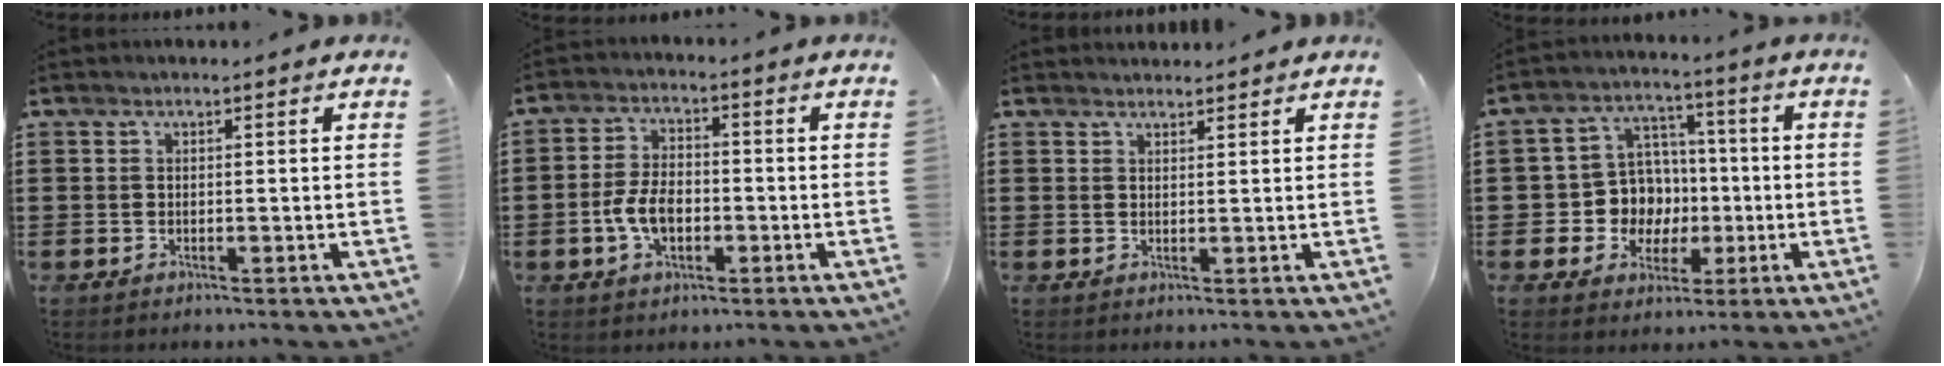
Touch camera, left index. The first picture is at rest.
{"total": 6.2, "force": [-1.6, 3.5, 4.9], "torque": [-0.113, 0.001, -0.036]}
{"total": 1.4, "force": [1.4, 0.2, 0.0], "torque": [-0.003, 0.000, 0.027]}
{"total": 9.2, "force": [-0.5, 8.8, 2.8], "torque": [-0.083, 0.012, 0.001]}